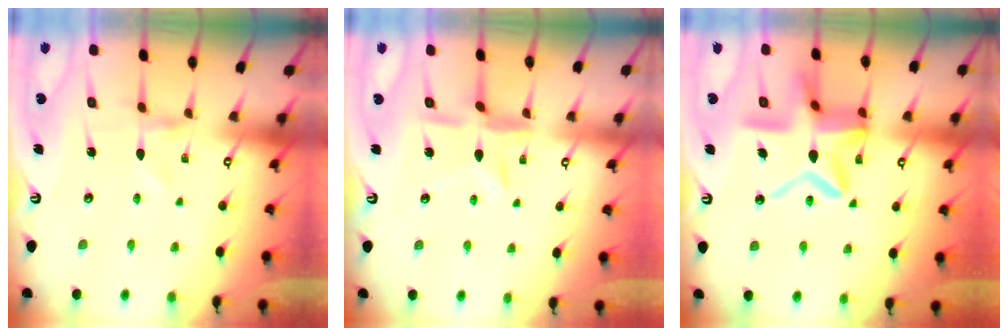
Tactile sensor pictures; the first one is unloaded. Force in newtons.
{"total": 9.1, "press": 9.0, "slide": 0.7}
{"total": 19.3, "press": 19.3, "slide": 1.7}